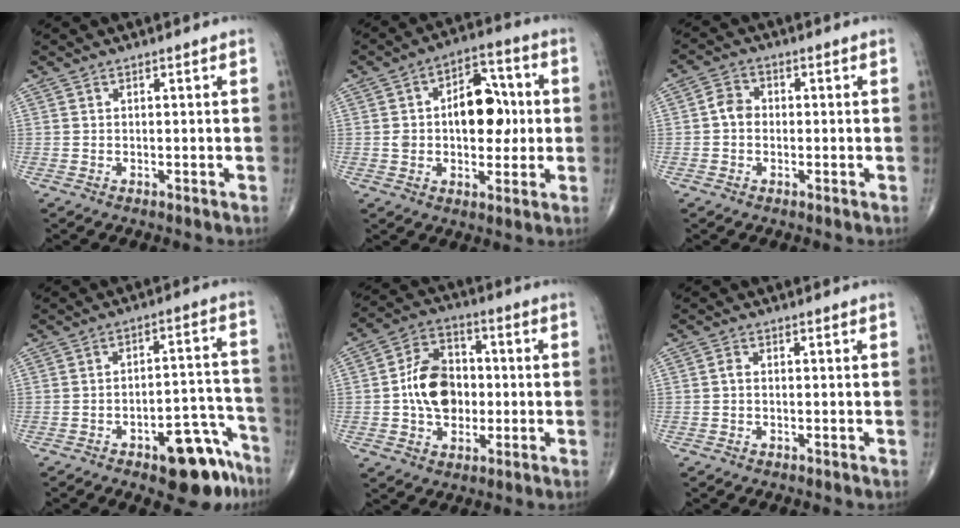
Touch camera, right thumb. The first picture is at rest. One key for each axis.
{"total": 13.2, "fx": 0.8, "fy": 8.1, "fz": 10.4, "tx": -0.113, "ty": 0.022, "tz": 0.013}
{"total": 3.6, "fx": -0.4, "fy": 2.9, "fz": 2.0, "tx": -0.028, "ty": 0.014, "tz": -0.015}
{"total": 12.9, "fx": -7.9, "fy": 5.2, "fz": 8.8, "tx": -0.079, "ty": 0.070, "tz": -0.101}
{"total": 12.3, "fx": -0.7, "fy": 9.0, "fz": 8.4, "tx": -0.115, "ty": 0.024, "tz": -0.018}
{"total": 1.0, "fx": -0.2, "fy": 0.7, "fz": 0.7, "tx": -0.010, "ty": 0.002, "tz": -0.007}